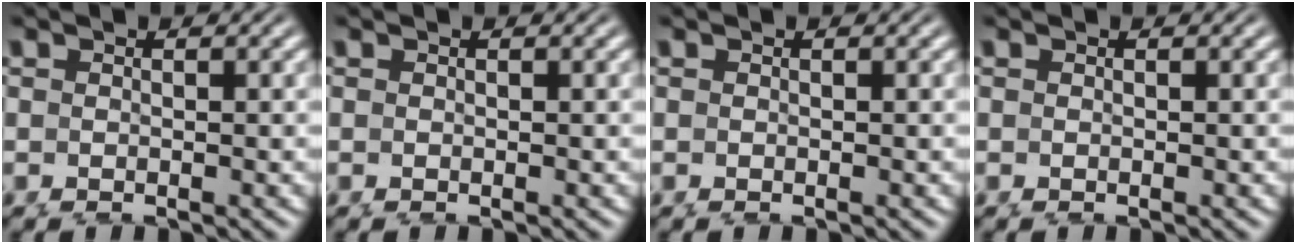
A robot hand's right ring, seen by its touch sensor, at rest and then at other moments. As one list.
[{"total": 0.0}, {"total": 0.0}, {"total": 0.0}]